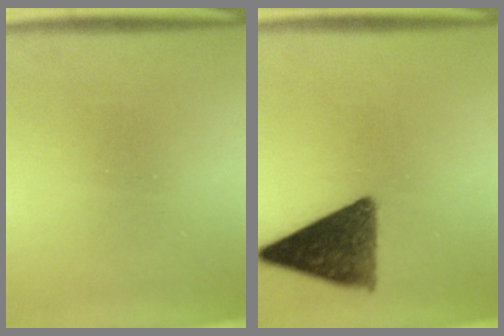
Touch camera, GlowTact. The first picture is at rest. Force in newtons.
{"total": 11.0}